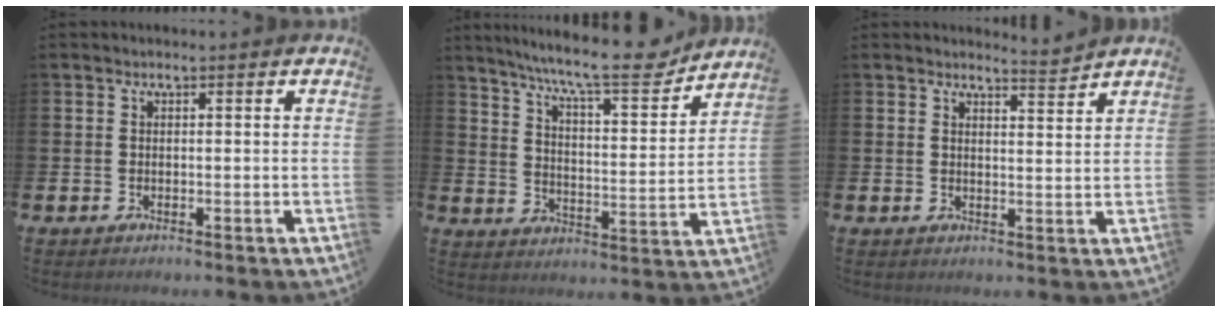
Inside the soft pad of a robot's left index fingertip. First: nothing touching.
{"total": 10.8, "force": [9.4, 1.1, 5.3], "torque": [-0.113, -0.057, 0.156]}
{"total": 2.0, "force": [2.0, 0.0, 0.0], "torque": [0.006, -0.012, 0.035]}